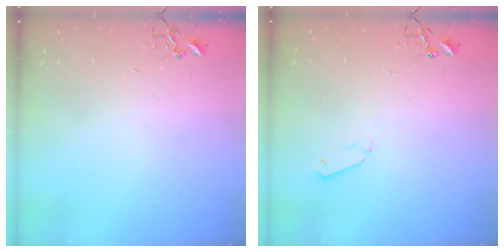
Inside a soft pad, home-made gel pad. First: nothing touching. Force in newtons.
{"total": 4.1, "press": 4.0, "slide": 0.8}